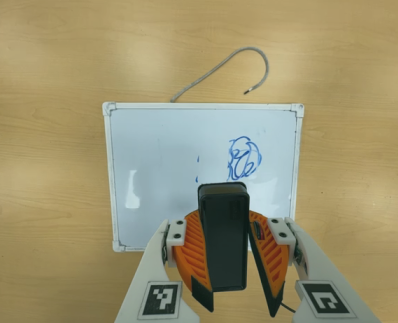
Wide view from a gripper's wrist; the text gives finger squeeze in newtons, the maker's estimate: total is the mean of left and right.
{"total": 10.2, "left": 10.3, "right": 10.1}